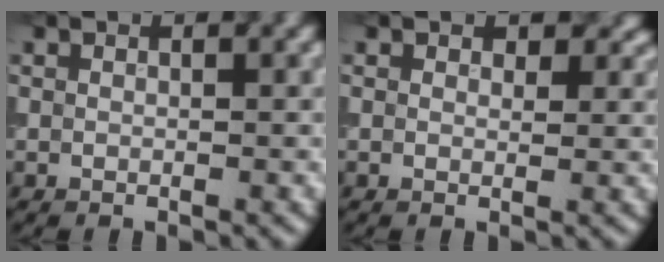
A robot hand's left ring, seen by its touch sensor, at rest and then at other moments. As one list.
[{"total": 1.4, "force": [0.9, 0.9, 0.6], "torque": [-0.007, -0.005, 0.010]}]